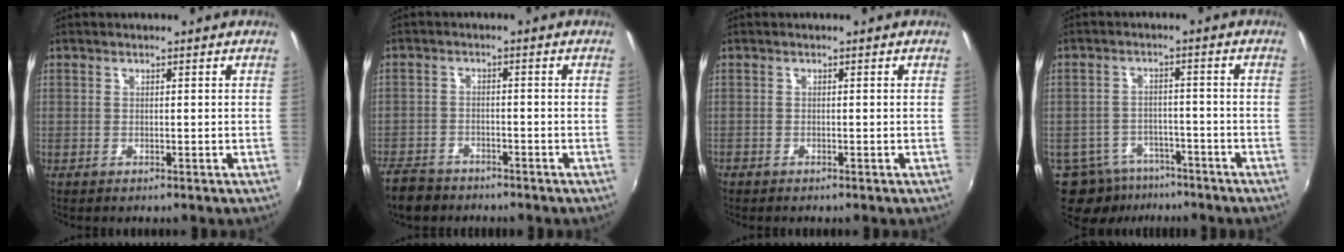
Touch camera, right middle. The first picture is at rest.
{"total": 7.3, "force": [-5.9, 3.8, 2.0], "torque": [-0.072, -0.003, -0.103]}
{"total": 0.7, "force": [-0.6, 0.2, 0.1], "torque": [-0.004, -0.003, -0.015]}
{"total": 10.7, "force": [-7.5, 6.8, 3.4], "torque": [-0.096, 0.001, -0.104]}